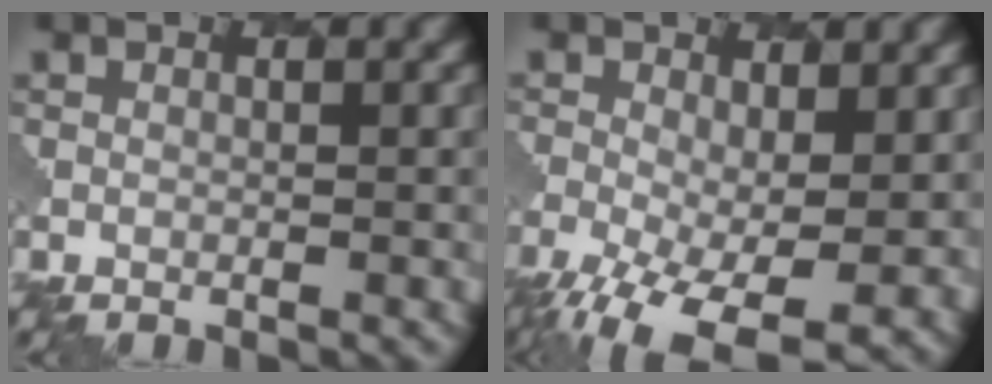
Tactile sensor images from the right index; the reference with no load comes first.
{"total": 9.0, "force": [-3.2, 4.1, 7.3], "torque": [-0.147, -0.036, -0.050]}